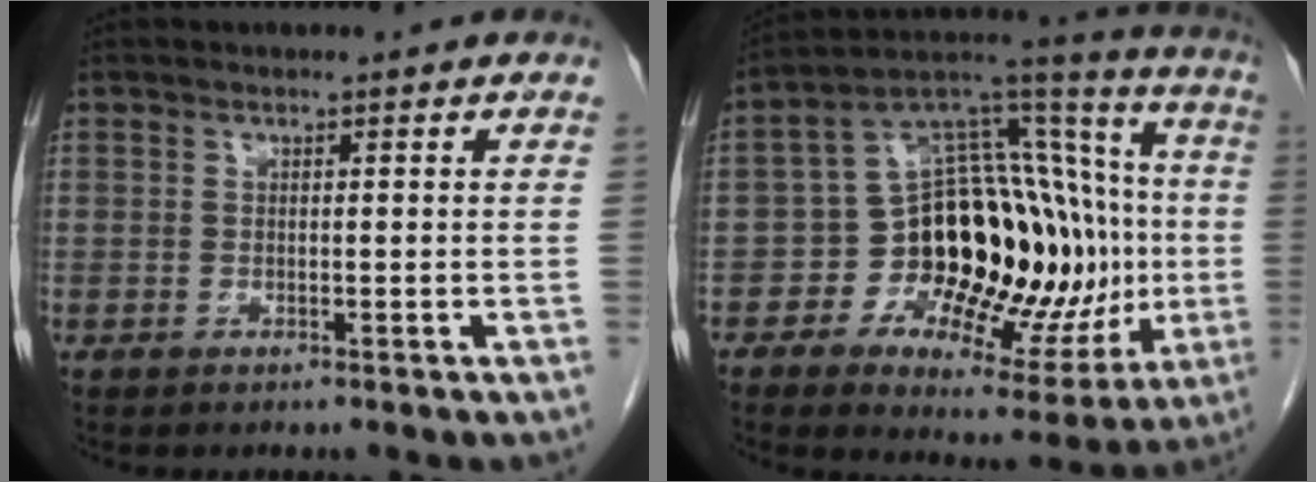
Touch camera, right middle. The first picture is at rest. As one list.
[{"total": 23.3, "force": [-2.1, 11.5, 20.2], "torque": [-0.282, 0.045, -0.025]}]